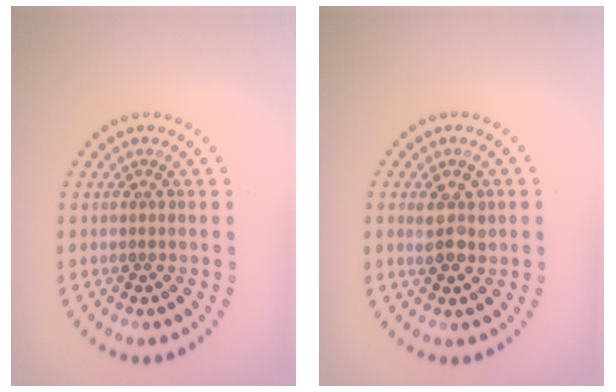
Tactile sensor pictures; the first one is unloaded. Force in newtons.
{"total": 2.3, "press": 2.3, "slide": 0.2}